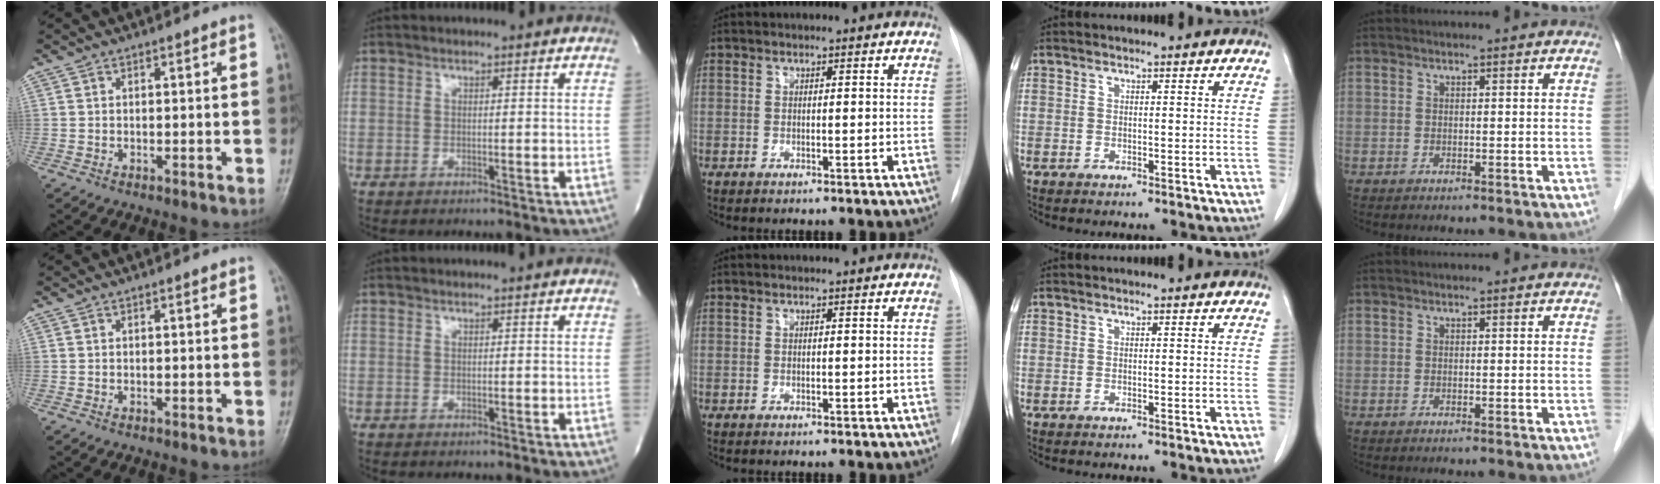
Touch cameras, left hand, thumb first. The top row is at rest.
{}